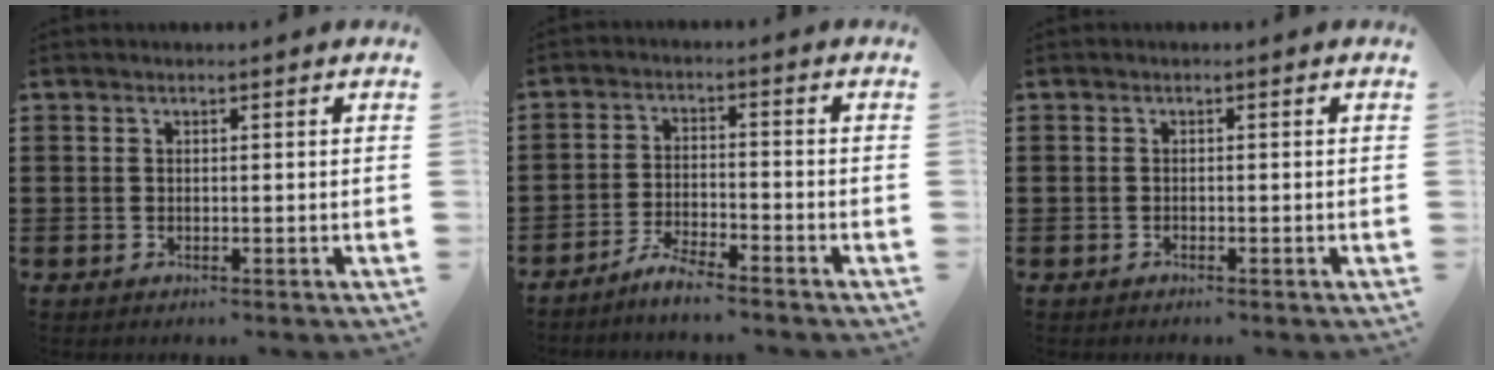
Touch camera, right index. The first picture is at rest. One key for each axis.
{"total": 4.0, "fx": -3.8, "fy": -0.1, "fz": 1.1, "tx": -0.028, "ty": 0.000, "tz": -0.078}
{"total": 0.5, "fx": -0.4, "fy": 0.3, "fz": 0.0, "tx": 0.000, "ty": 0.003, "tz": -0.011}